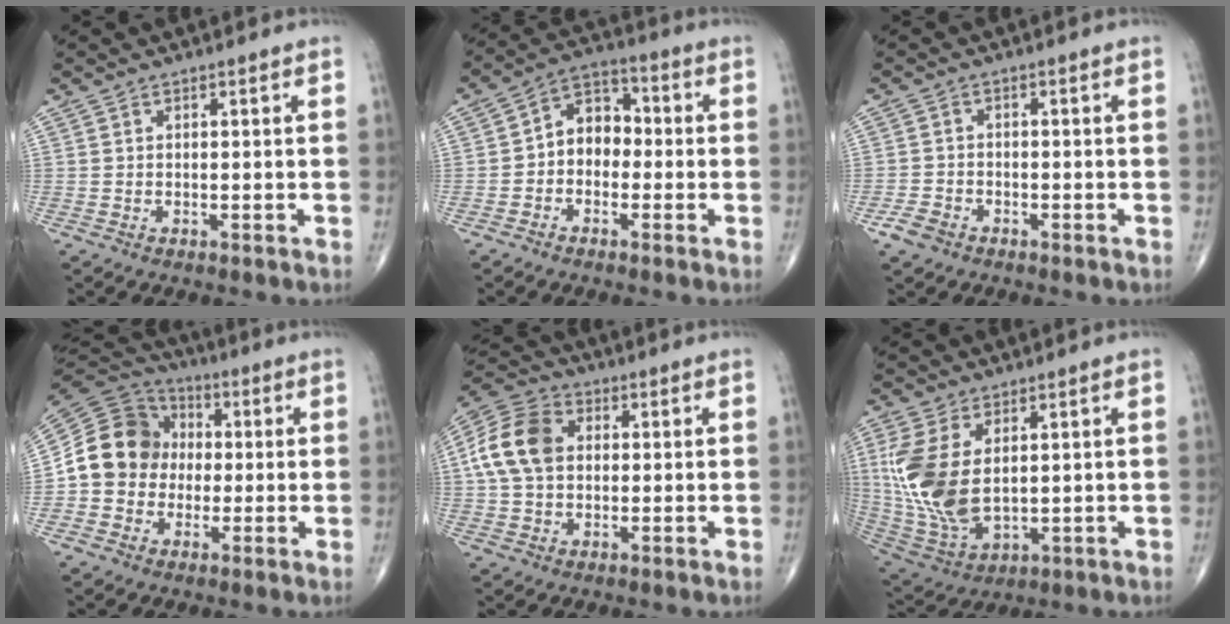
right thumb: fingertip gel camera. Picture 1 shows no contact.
{"total": 7.8, "force": [-0.9, 6.0, 4.9], "torque": [-0.048, 0.034, -0.033]}
{"total": 3.4, "force": [-2.1, 2.2, 1.4], "torque": [-0.027, 0.008, -0.038]}
{"total": 13.9, "force": [-0.5, 12.5, 6.0], "torque": [-0.090, 0.033, -0.016]}
{"total": 12.3, "force": [1.6, 9.0, 8.3], "torque": [-0.154, 0.023, 0.021]}
{"total": 15.0, "force": [2.8, 8.4, 12.0], "torque": [-0.263, -0.014, 0.073]}